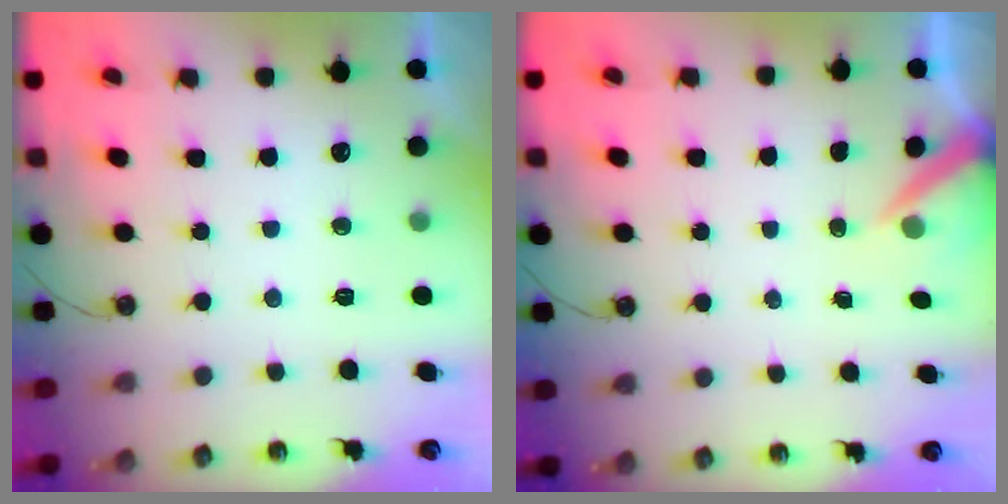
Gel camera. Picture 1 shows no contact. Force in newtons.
{"total": 5.4, "press": 5.4, "slide": 0.5}